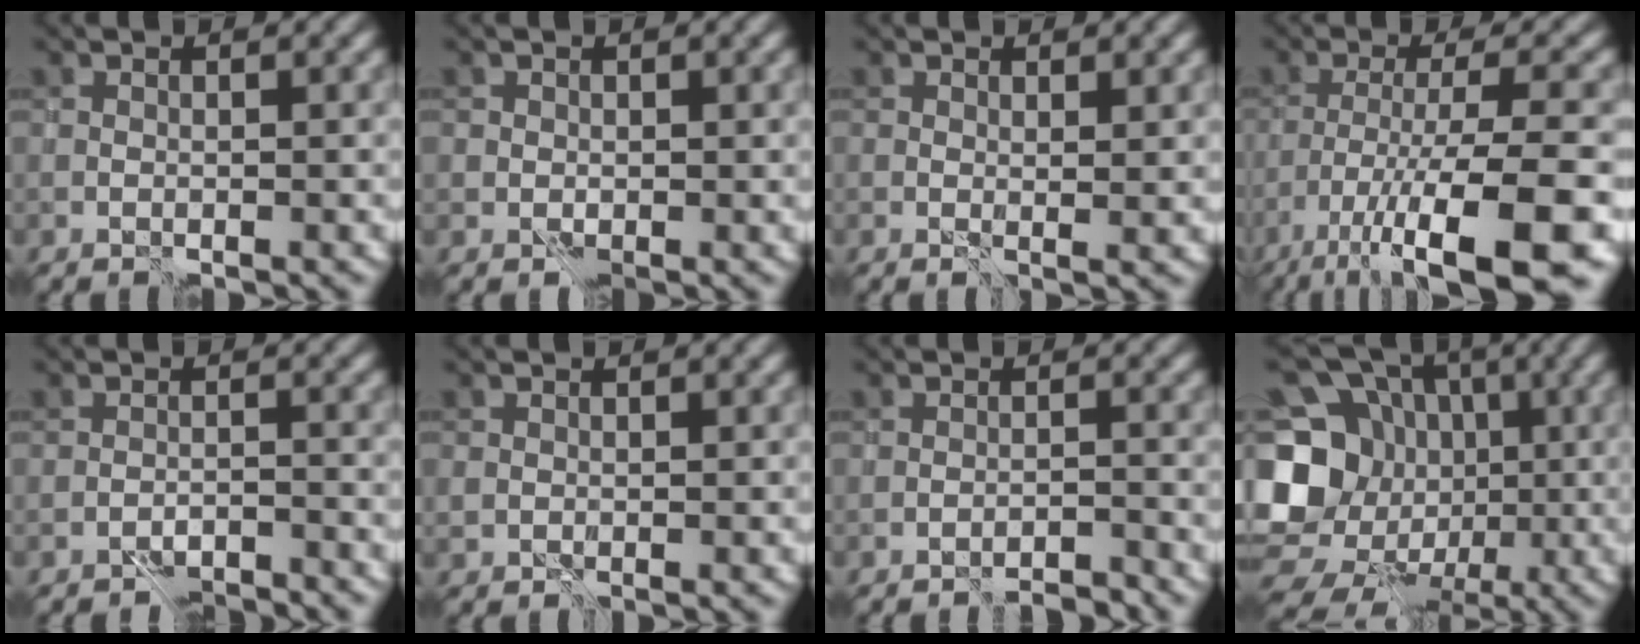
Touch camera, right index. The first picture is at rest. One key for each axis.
{"total": 1.3, "fx": 0.4, "fy": 1.2, "fz": 0.3, "tx": -0.006, "ty": 0.000, "tz": 0.009}
{"total": 1.1, "fx": 0.6, "fy": -0.1, "fz": 0.9, "tx": -0.010, "ty": -0.002, "tz": 0.011}
{"total": 12.1, "fx": -7.7, "fy": 1.8, "fz": 9.1, "tx": -0.148, "ty": -0.003, "tz": -0.122}
{"total": 2.2, "fx": -2.1, "fy": -0.6, "fz": -0.2, "tx": 0.008, "ty": 0.002, "tz": -0.040}
{"total": 0.9, "fx": 0.4, "fy": 0.7, "fz": 0.2, "tx": -0.006, "ty": 0.002, "tz": 0.005}
{"total": 2.4, "fx": -2.3, "fy": -0.7, "fz": 0.2, "tx": 0.004, "ty": 0.002, "tz": -0.038}
{"total": 14.7, "fx": -2.0, "fy": 12.6, "fz": 7.2, "tx": -0.157, "ty": 0.004, "tz": -0.042}